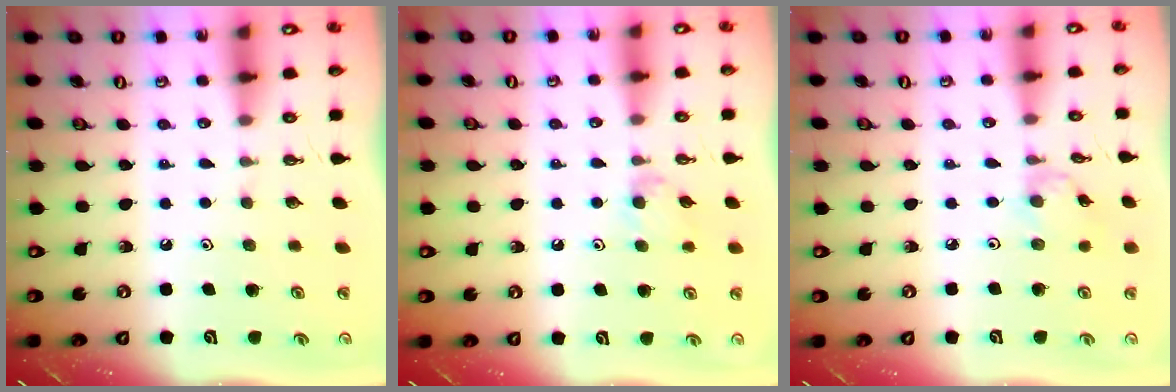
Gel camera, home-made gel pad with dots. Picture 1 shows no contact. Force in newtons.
{"total": 5.5, "press": 5.4, "slide": 1.0}
{"total": 1.7, "press": 1.6, "slide": 0.4}